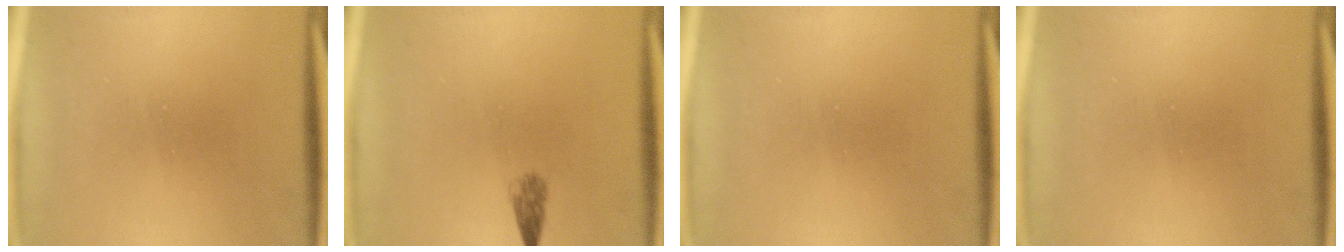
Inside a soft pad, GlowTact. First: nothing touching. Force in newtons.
{"total": 1.8}
{"total": 0.0}
{"total": 0.0}